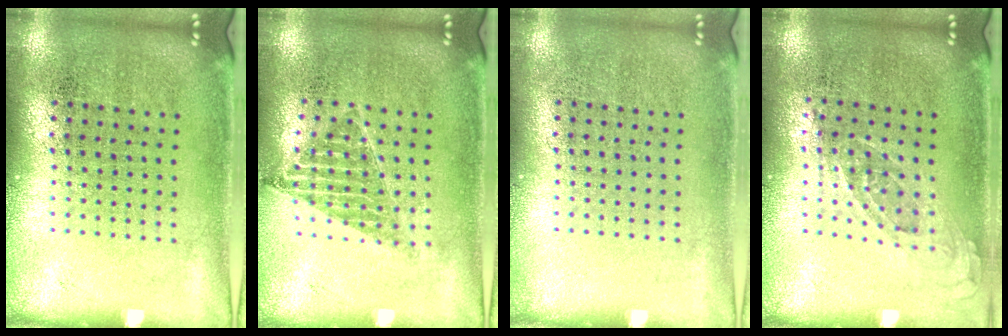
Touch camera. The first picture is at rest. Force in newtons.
{"total": 1.0, "press": 0.9, "slide": 0.3}
{"total": 0.0}
{"total": 0.8, "press": 0.7, "slide": 0.3}